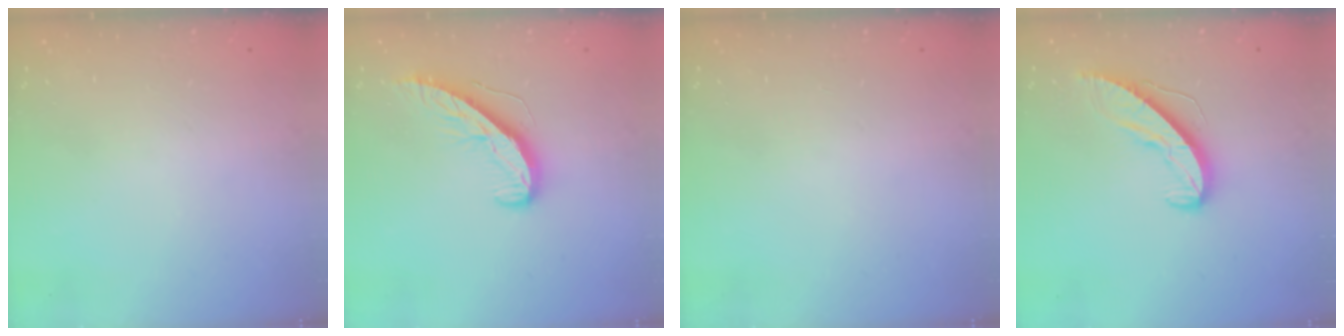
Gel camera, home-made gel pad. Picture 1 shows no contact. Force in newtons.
{"total": 9.3, "press": 9.3, "slide": 0.2}
{"total": 0.0}
{"total": 9.5, "press": 9.5, "slide": 0.7}